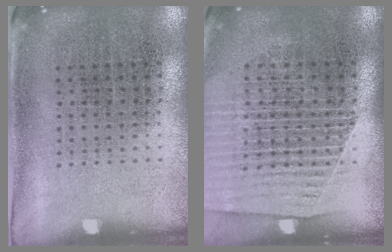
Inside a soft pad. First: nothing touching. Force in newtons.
{"total": 1.7, "press": 1.6, "slide": 0.6}